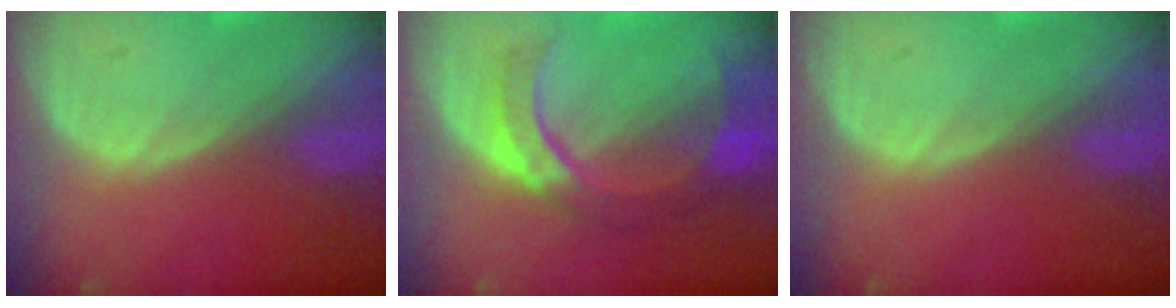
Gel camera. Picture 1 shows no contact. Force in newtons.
{"total": 7.9, "press": 7.8, "slide": 1.7}
{"total": 0.0}